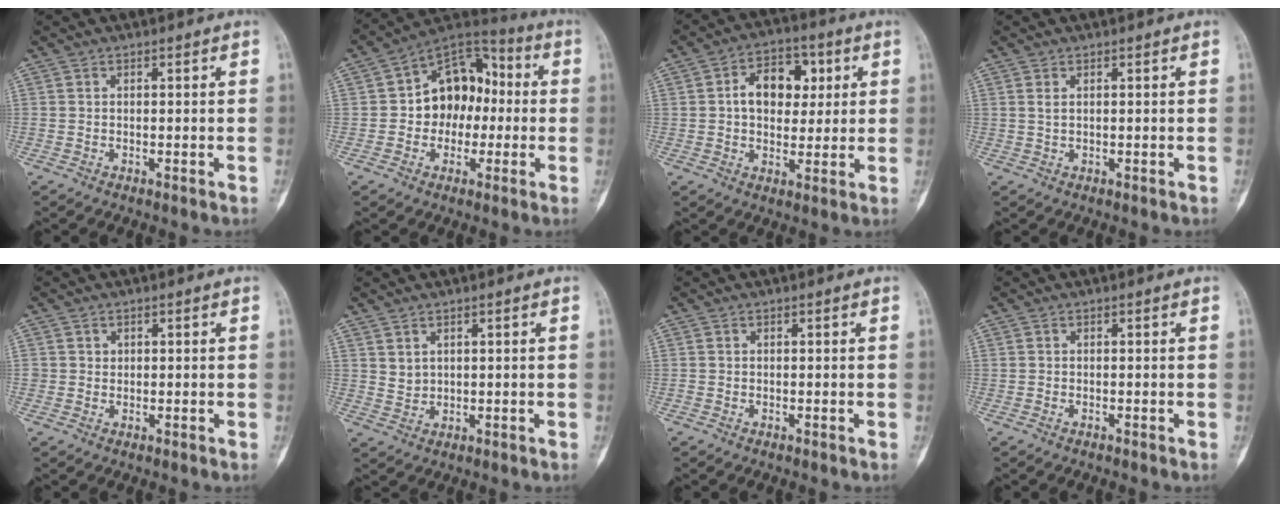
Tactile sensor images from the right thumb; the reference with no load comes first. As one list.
[{"total": 13.9, "force": [-0.5, 10.4, 9.2], "torque": [-0.089, 0.043, -0.021]}, {"total": 10.7, "force": [2.2, 7.5, 7.4], "torque": [-0.074, 0.010, 0.031]}, {"total": 1.0, "force": [0.4, 0.4, 0.8], "torque": [-0.019, 0.003, 0.012]}, {"total": 1.3, "force": [0.3, 1.3, 0.1], "torque": [0.012, 0.002, 0.003]}, {"total": 2.3, "force": [1.2, 1.6, 0.9], "torque": [-0.010, -0.012, 0.032]}, {"total": 0.0}, {"total": 0.0}]